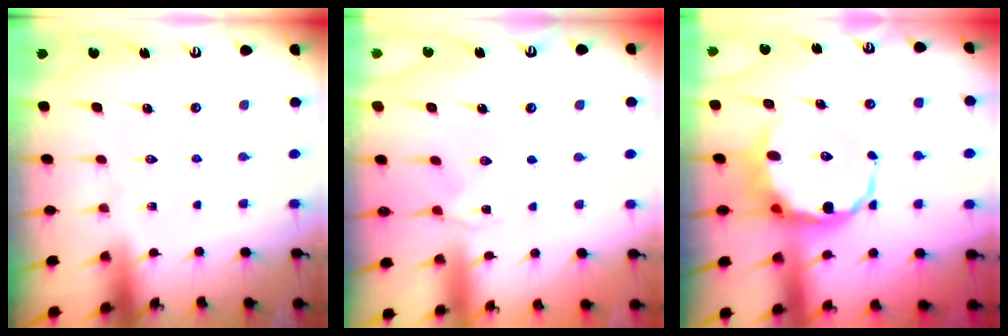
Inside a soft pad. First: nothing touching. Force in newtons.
{"total": 1.9, "press": 1.8, "slide": 0.4}
{"total": 9.7, "press": 9.3, "slide": 2.7}